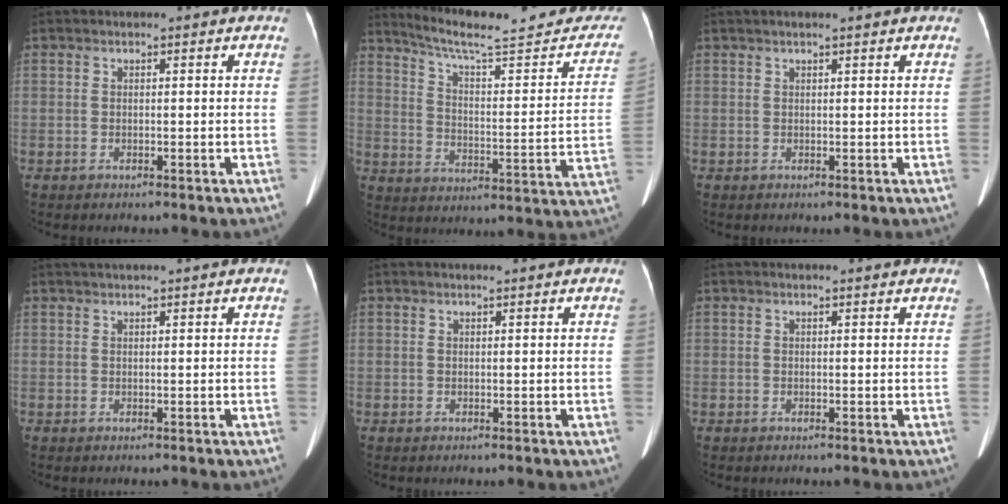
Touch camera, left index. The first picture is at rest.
{"total": 22.7, "force": [20.3, 3.9, 9.5], "torque": [-0.133, -0.031, 0.263]}
{"total": 3.1, "force": [2.5, 0.0, 1.8], "torque": [-0.021, 0.027, 0.036]}
{"total": 3.2, "force": [2.7, -0.4, 1.6], "torque": [-0.016, 0.032, 0.047]}
{"total": 1.8, "force": [1.6, 0.0, 0.8], "torque": [-0.010, 0.017, 0.024]}
{"total": 1.5, "force": [1.5, 0.0, 0.4], "torque": [-0.011, 0.003, 0.017]}